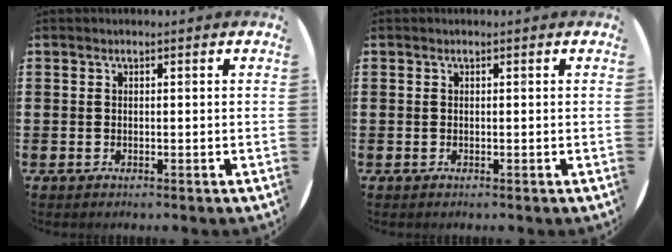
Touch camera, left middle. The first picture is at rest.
{"total": 0.0}